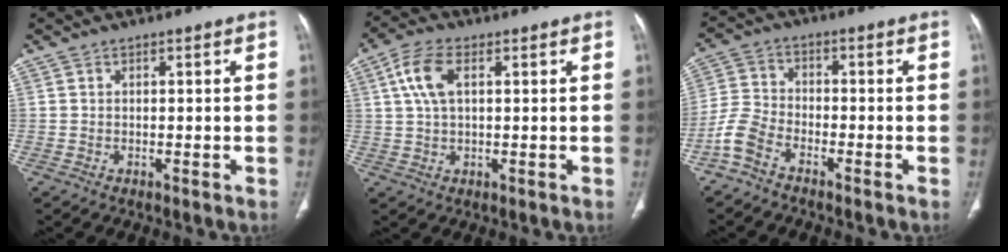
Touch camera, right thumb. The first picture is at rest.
{"total": 6.7, "force": [2.0, 3.4, 5.5], "torque": [-0.122, 0.012, 0.039]}
{"total": 5.6, "force": [-4.0, 2.6, 2.9], "torque": [-0.068, 0.019, -0.092]}